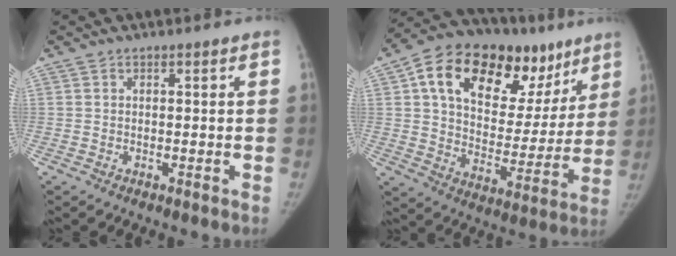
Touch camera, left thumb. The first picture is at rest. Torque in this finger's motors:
{"motor_torque": [0.31, 0.52, 1.92, -0.85, 0.48]}